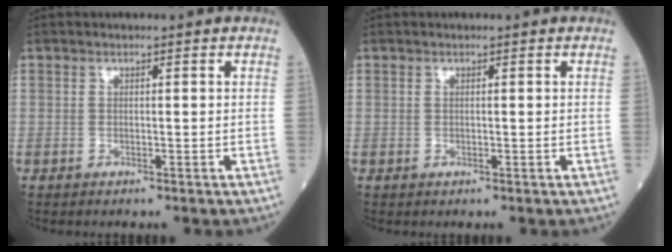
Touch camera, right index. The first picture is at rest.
{"total": 0.0}